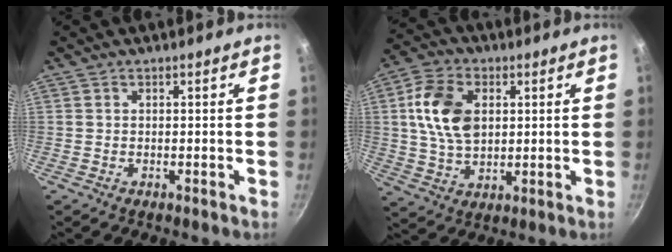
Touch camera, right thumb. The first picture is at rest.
{"total": 12.7, "force": [2.4, 8.5, 9.1], "torque": [-0.157, 0.003, 0.041]}